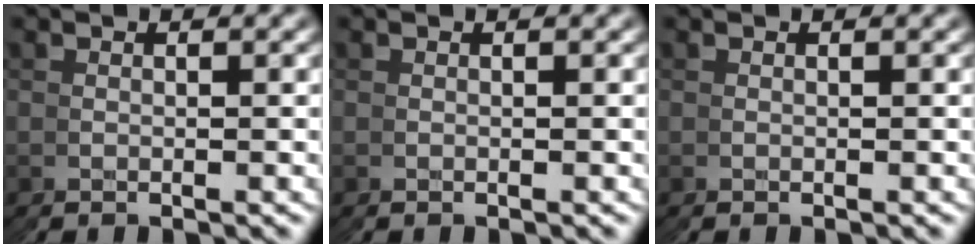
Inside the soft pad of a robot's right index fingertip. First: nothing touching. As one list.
[{"total": 0.0}, {"total": 0.0}]